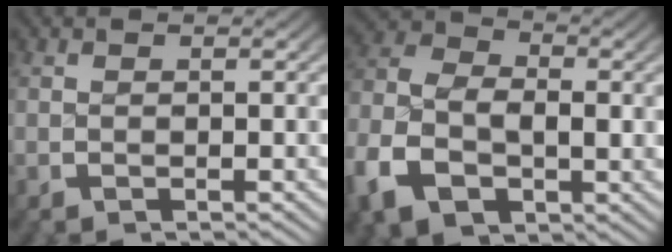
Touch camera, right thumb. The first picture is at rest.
{"total": 9.9, "force": [-1.5, 7.3, 6.5], "torque": [-0.151, -0.031, -0.014]}